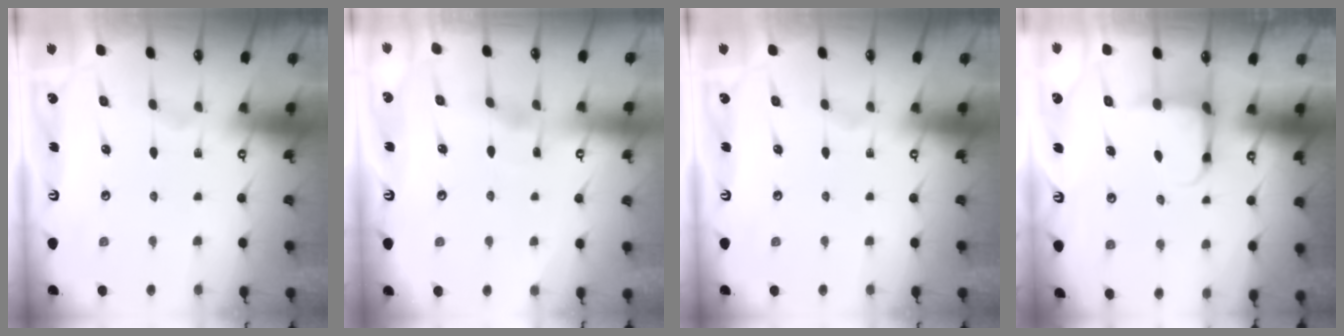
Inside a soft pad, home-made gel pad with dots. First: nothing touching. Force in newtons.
{"total": 2.5, "press": 2.5, "slide": 0.3}
{"total": 0.0}
{"total": 3.8, "press": 3.6, "slide": 1.2}